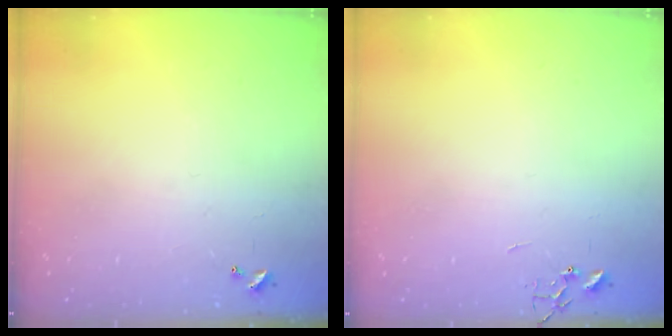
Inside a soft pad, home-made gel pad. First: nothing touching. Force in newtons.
{"total": 0.0}